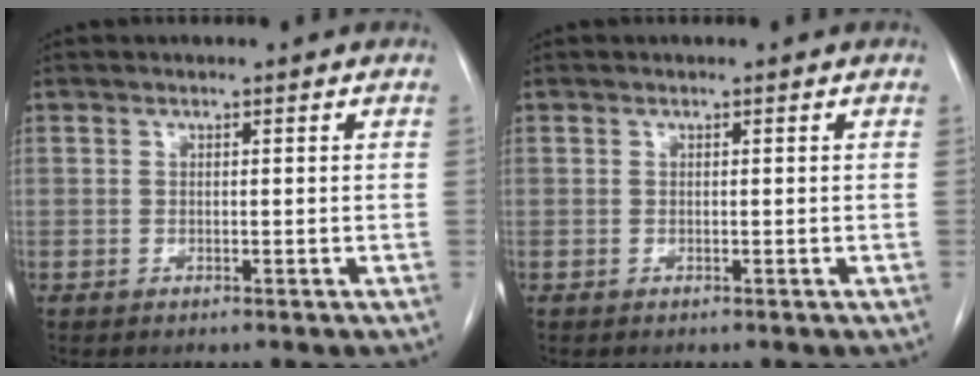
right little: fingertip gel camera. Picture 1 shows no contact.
{"total": 0.0}